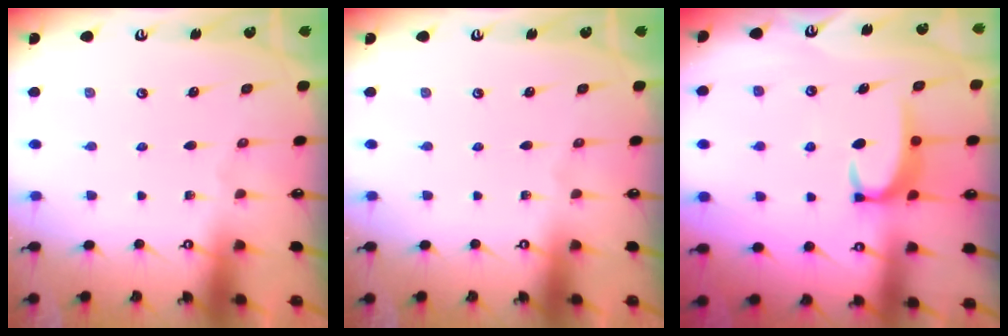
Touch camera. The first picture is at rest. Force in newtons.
{"total": 0.0}
{"total": 3.3, "press": 3.3, "slide": 0.5}